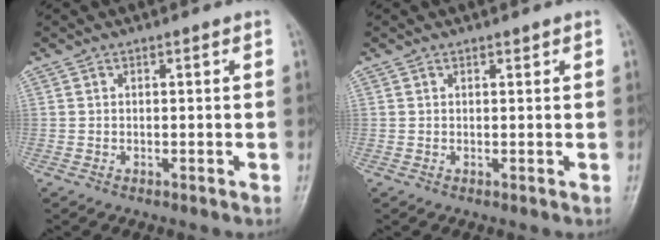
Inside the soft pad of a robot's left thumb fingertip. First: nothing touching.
{"total": 0.6, "force": [0.4, 0.2, 0.3], "torque": [-0.007, -0.003, 0.007]}